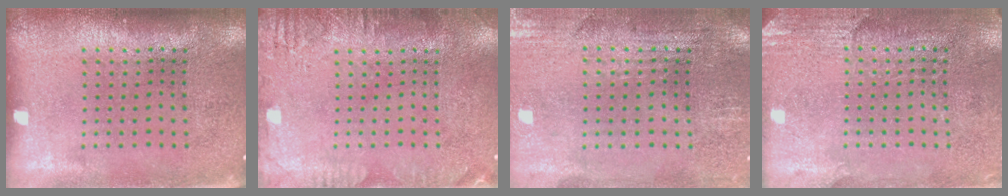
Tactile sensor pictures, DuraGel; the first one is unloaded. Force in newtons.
{"total": 2.3, "press": 2.3, "slide": 0.2}
{"total": 0.6, "press": 0.5, "slide": 0.3}
{"total": 2.7, "press": 2.4, "slide": 1.1}